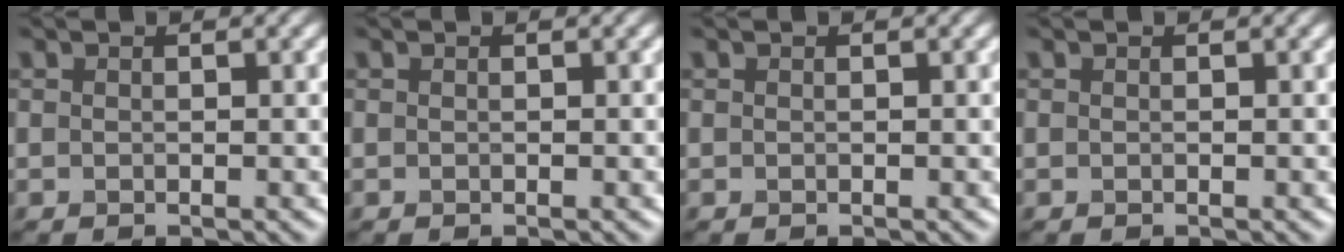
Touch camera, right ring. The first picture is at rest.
{"total": 0.0}
{"total": 0.0}
{"total": 0.0}